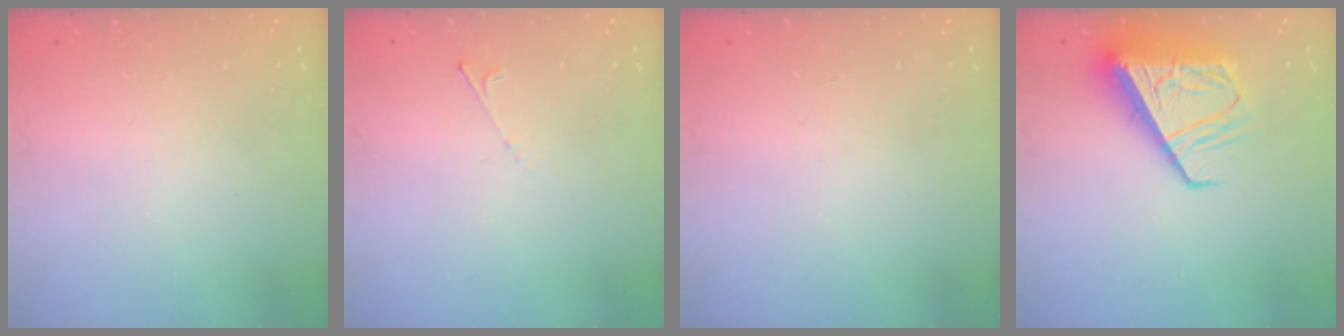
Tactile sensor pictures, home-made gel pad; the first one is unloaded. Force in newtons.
{"total": 3.2, "press": 3.1, "slide": 0.5}
{"total": 0.0}
{"total": 12.5, "press": 12.4, "slide": 1.6}